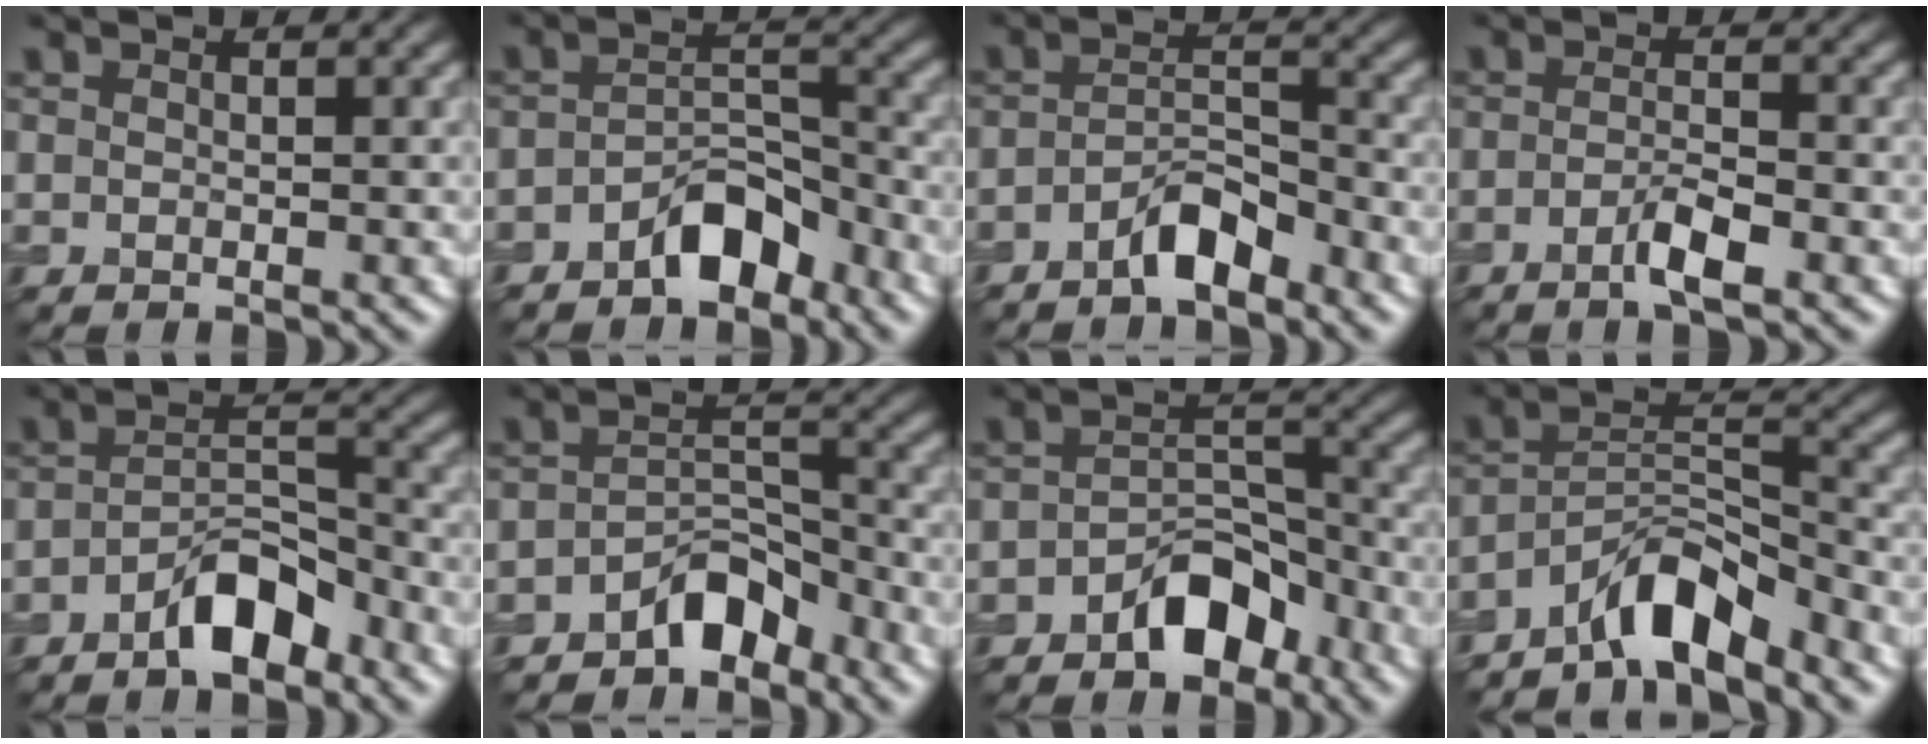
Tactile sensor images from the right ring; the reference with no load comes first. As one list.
[{"total": 4.4, "force": [-3.0, 2.0, 2.6], "torque": [-0.037, 0.015, -0.052]}, {"total": 3.6, "force": [-2.6, 1.0, 2.2], "torque": [-0.039, 0.012, -0.051]}, {"total": 2.7, "force": [-1.4, 0.5, 2.3], "torque": [-0.043, 0.006, -0.031]}, {"total": 4.8, "force": [-3.1, 1.8, 3.2], "torque": [-0.052, 0.013, -0.057]}, {"total": 4.4, "force": [-3.3, 2.0, 2.0], "torque": [-0.024, 0.012, -0.063]}, {"total": 5.1, "force": [-3.2, 2.8, 2.8], "torque": [-0.037, 0.010, -0.059]}, {"total": 6.3, "force": [-5.0, 1.9, 3.4], "torque": [-0.051, 0.009, -0.097]}]